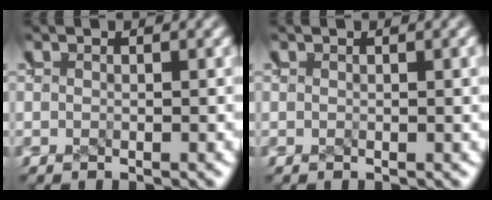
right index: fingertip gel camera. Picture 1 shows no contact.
{"total": 0.0}